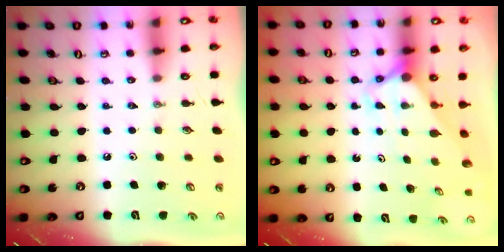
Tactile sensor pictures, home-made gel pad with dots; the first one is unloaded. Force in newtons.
{"total": 2.7, "press": 2.7, "slide": 0.0}